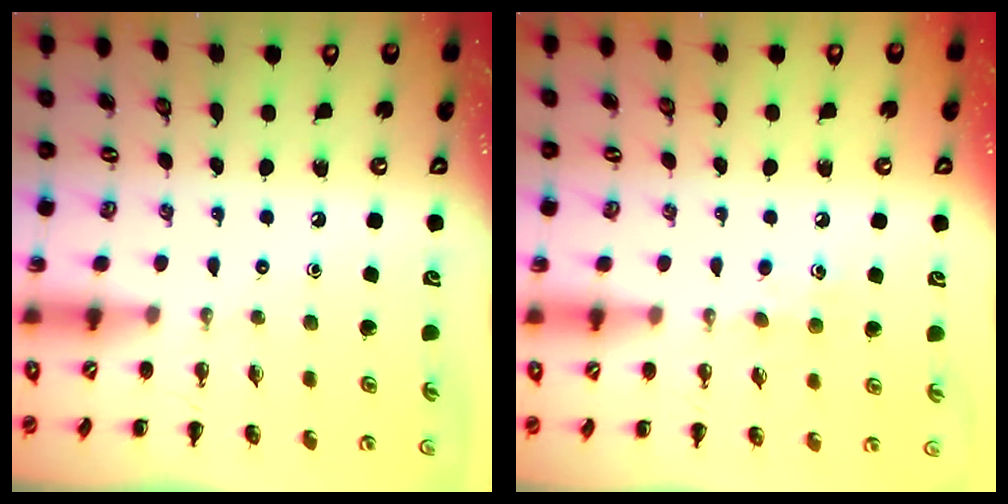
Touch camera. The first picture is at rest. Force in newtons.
{"total": 4.6, "press": 4.4, "slide": 1.5}